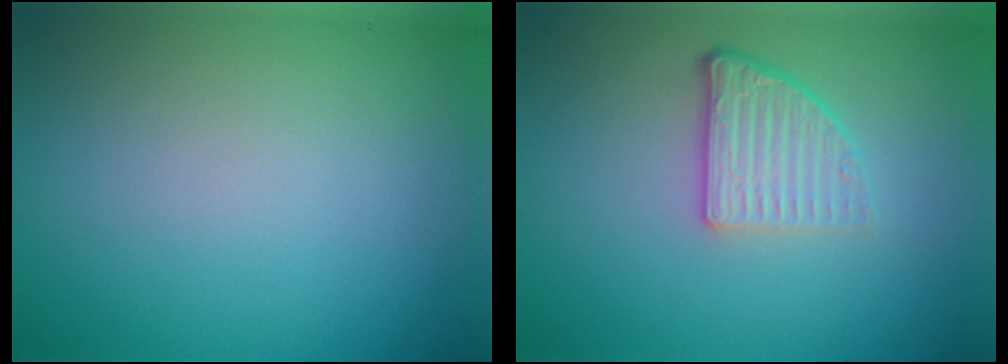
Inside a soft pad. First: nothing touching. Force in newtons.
{"total": 3.8, "press": 2.5, "slide": 2.8}